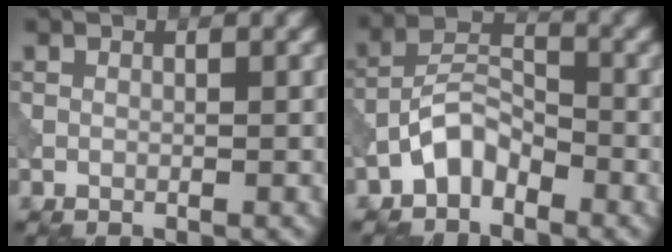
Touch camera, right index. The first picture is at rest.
{"total": 3.5, "force": [-2.6, 1.7, 1.7], "torque": [-0.027, 0.018, -0.058]}